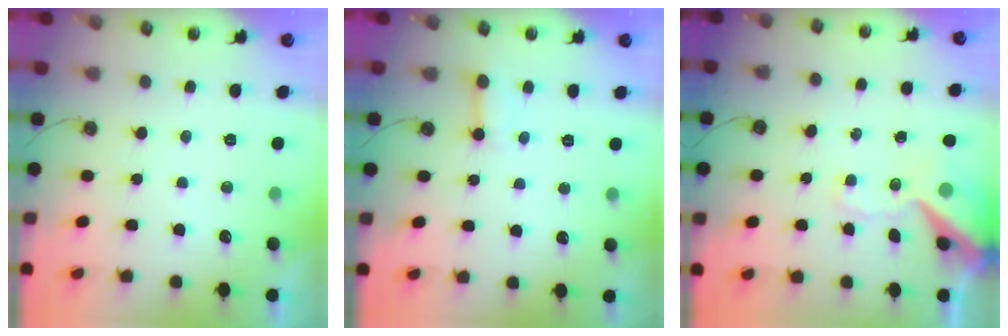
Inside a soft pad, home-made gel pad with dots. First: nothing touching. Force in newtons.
{"total": 4.5, "press": 4.5, "slide": 0.3}
{"total": 12.4, "press": 12.3, "slide": 1.6}